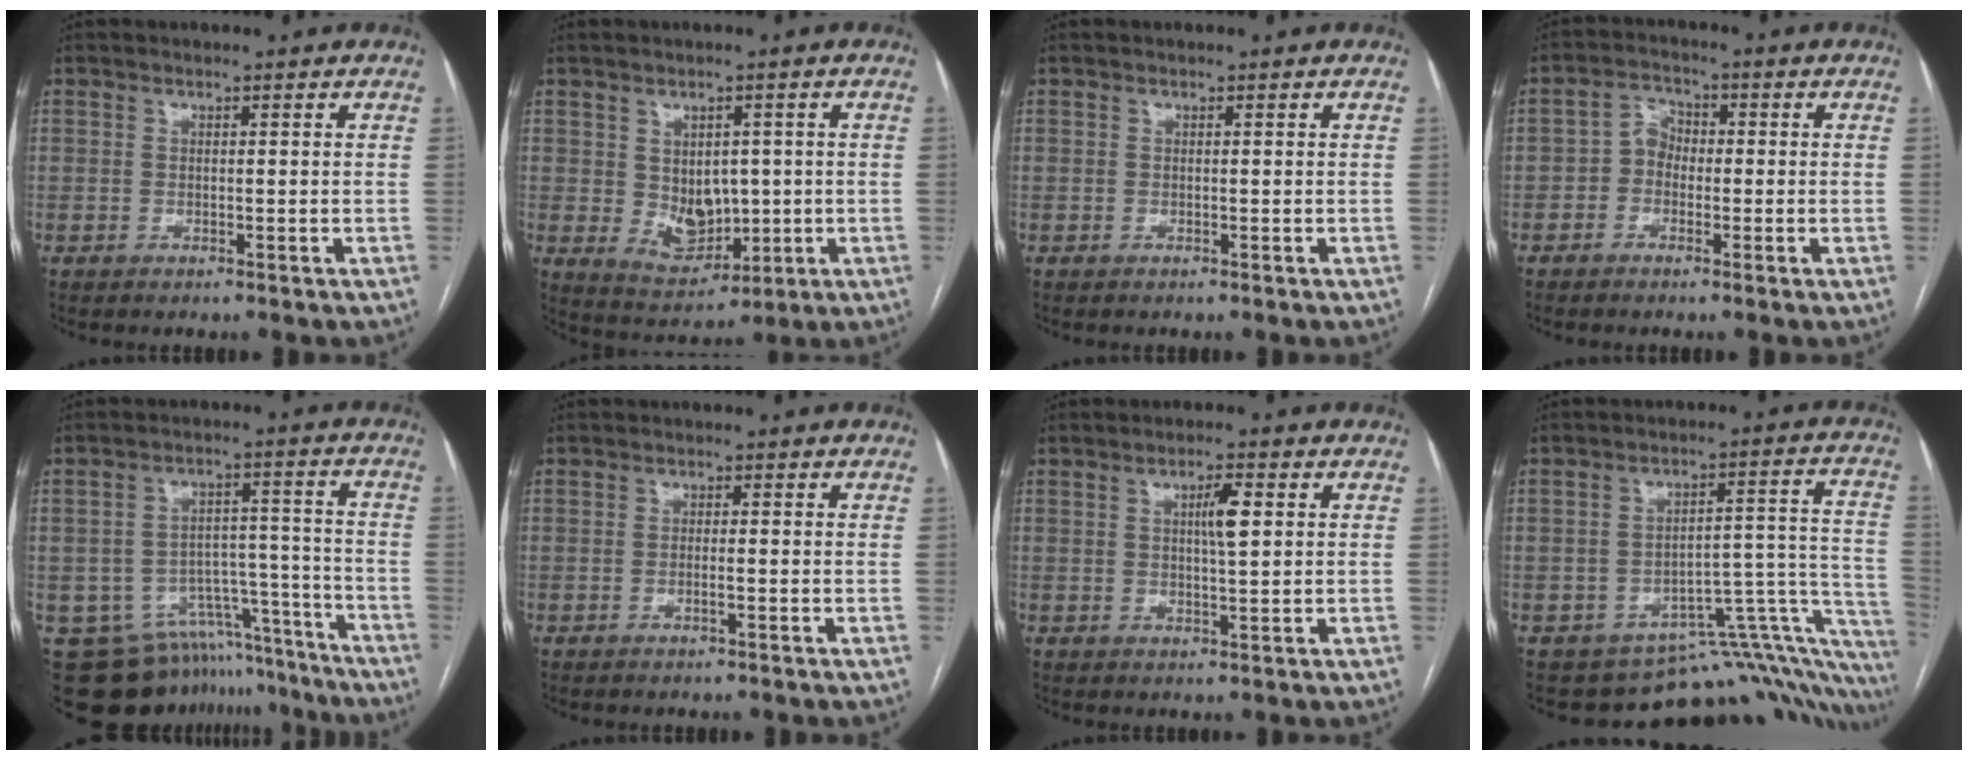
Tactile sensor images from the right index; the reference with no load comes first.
{"total": 7.0, "force": [0.1, 4.9, 5.0], "torque": [-0.084, -0.001, 0.024]}
{"total": 0.0}
{"total": 3.2, "force": [-0.7, 2.7, 1.6], "torque": [-0.022, 0.016, -0.022]}
{"total": 15.3, "force": [-13.1, 7.2, 3.2], "torque": [-0.034, 0.059, -0.172]}
{"total": 1.1, "force": [-0.4, 0.0, 1.0], "torque": [-0.019, 0.000, -0.007]}
{"total": 3.8, "force": [1.0, 0.4, 3.7], "torque": [-0.065, 0.003, 0.016]}
{"total": 16.7, "force": [-13.4, 6.5, 7.4], "torque": [0.004, 0.094, -0.146]}